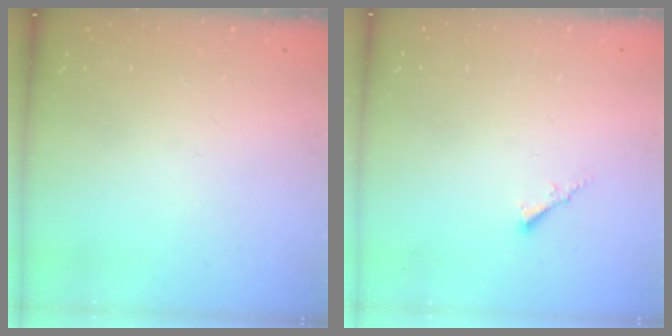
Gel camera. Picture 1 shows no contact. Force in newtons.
{"total": 1.7, "press": 1.6, "slide": 0.4}